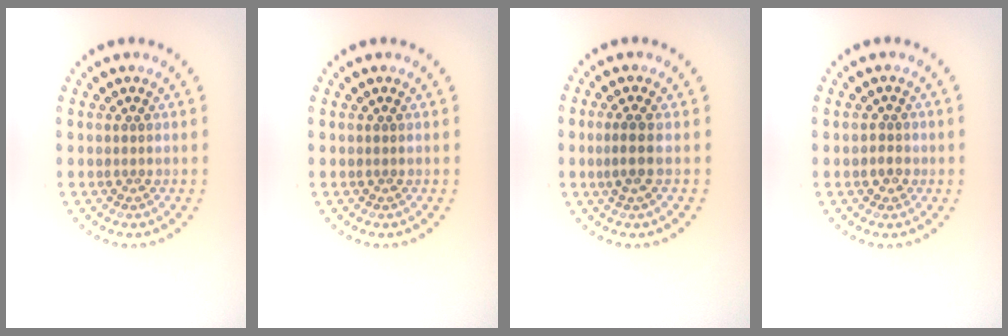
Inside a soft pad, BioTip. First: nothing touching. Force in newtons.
{"total": 0.0}
{"total": 1.8, "press": 1.4, "slide": 1.1}
{"total": 1.5, "press": 1.3, "slide": 0.6}